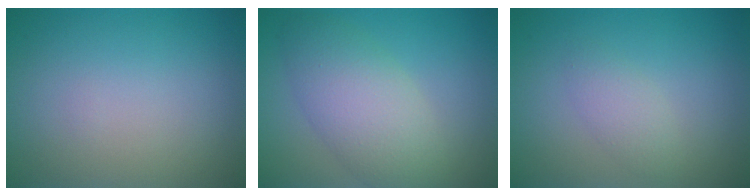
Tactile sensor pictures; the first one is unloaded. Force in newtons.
{"total": 5.7, "press": 5.7, "slide": 0.4}
{"total": 1.7, "press": 1.7, "slide": 0.1}